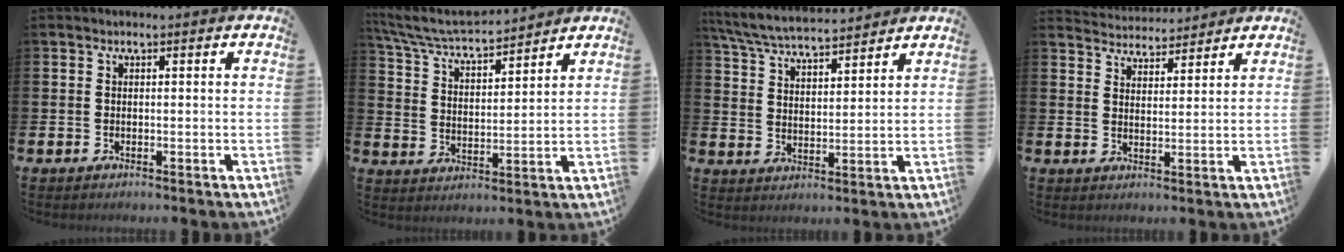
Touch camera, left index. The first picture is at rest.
{"total": 6.1, "force": [5.8, 0.8, 1.8], "torque": [-0.065, -0.037, 0.099]}
{"total": 6.2, "force": [6.0, 0.8, 1.3], "torque": [-0.051, -0.031, 0.108]}
{"total": 4.2, "force": [4.1, 0.7, -0.4], "torque": [-0.015, -0.023, 0.076]}